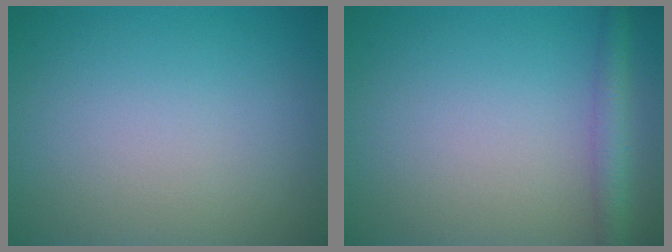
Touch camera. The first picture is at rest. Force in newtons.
{"total": 2.7, "press": 2.7, "slide": 0.1}